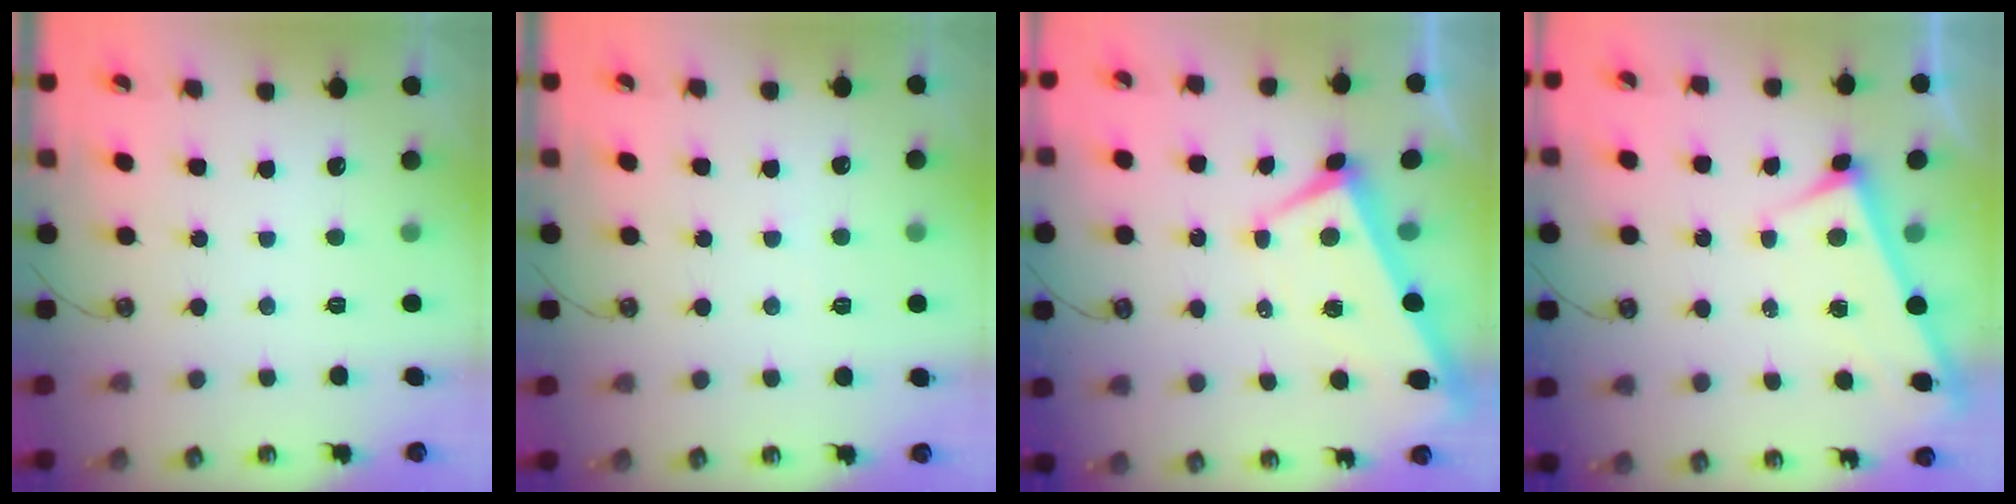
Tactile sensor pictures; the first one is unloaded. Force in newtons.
{"total": 2.5, "press": 2.5, "slide": 0.3}
{"total": 0.9, "press": 0.4, "slide": 0.8}
{"total": 3.1, "press": 3.1, "slide": 0.1}